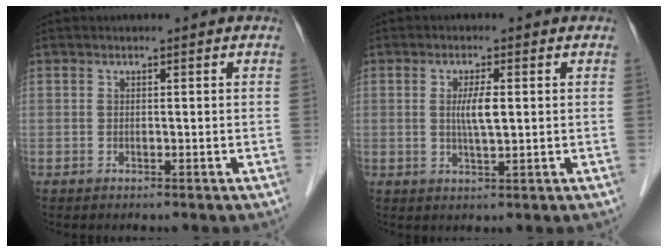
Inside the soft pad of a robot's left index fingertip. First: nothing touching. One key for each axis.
{"total": 3.7, "fx": 0.4, "fy": 0.4, "fz": 3.6, "tx": -0.067, "ty": -0.002, "tz": 0.007}